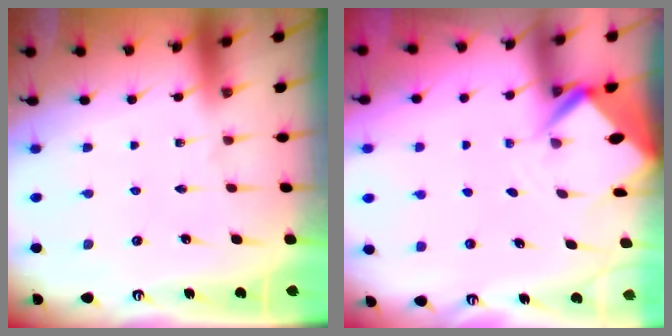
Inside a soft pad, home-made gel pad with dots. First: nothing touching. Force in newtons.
{"total": 3.6, "press": 3.6, "slide": 0.2}